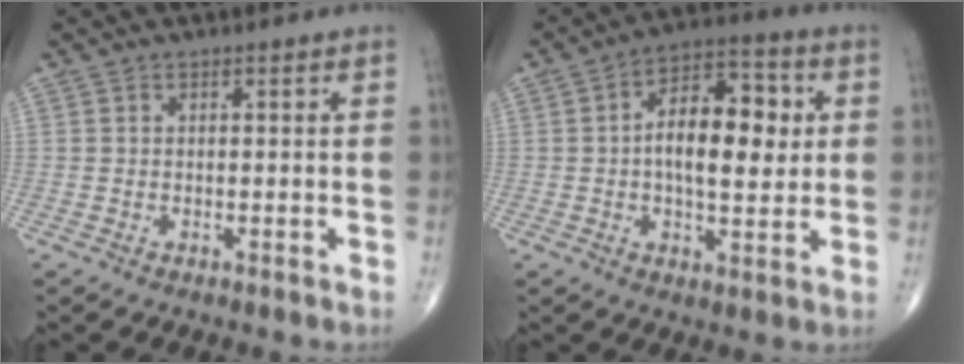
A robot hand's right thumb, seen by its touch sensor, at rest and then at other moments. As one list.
[{"total": 14.1, "force": [1.4, 7.2, 12.1], "torque": [-0.166, 0.017, 0.015]}]